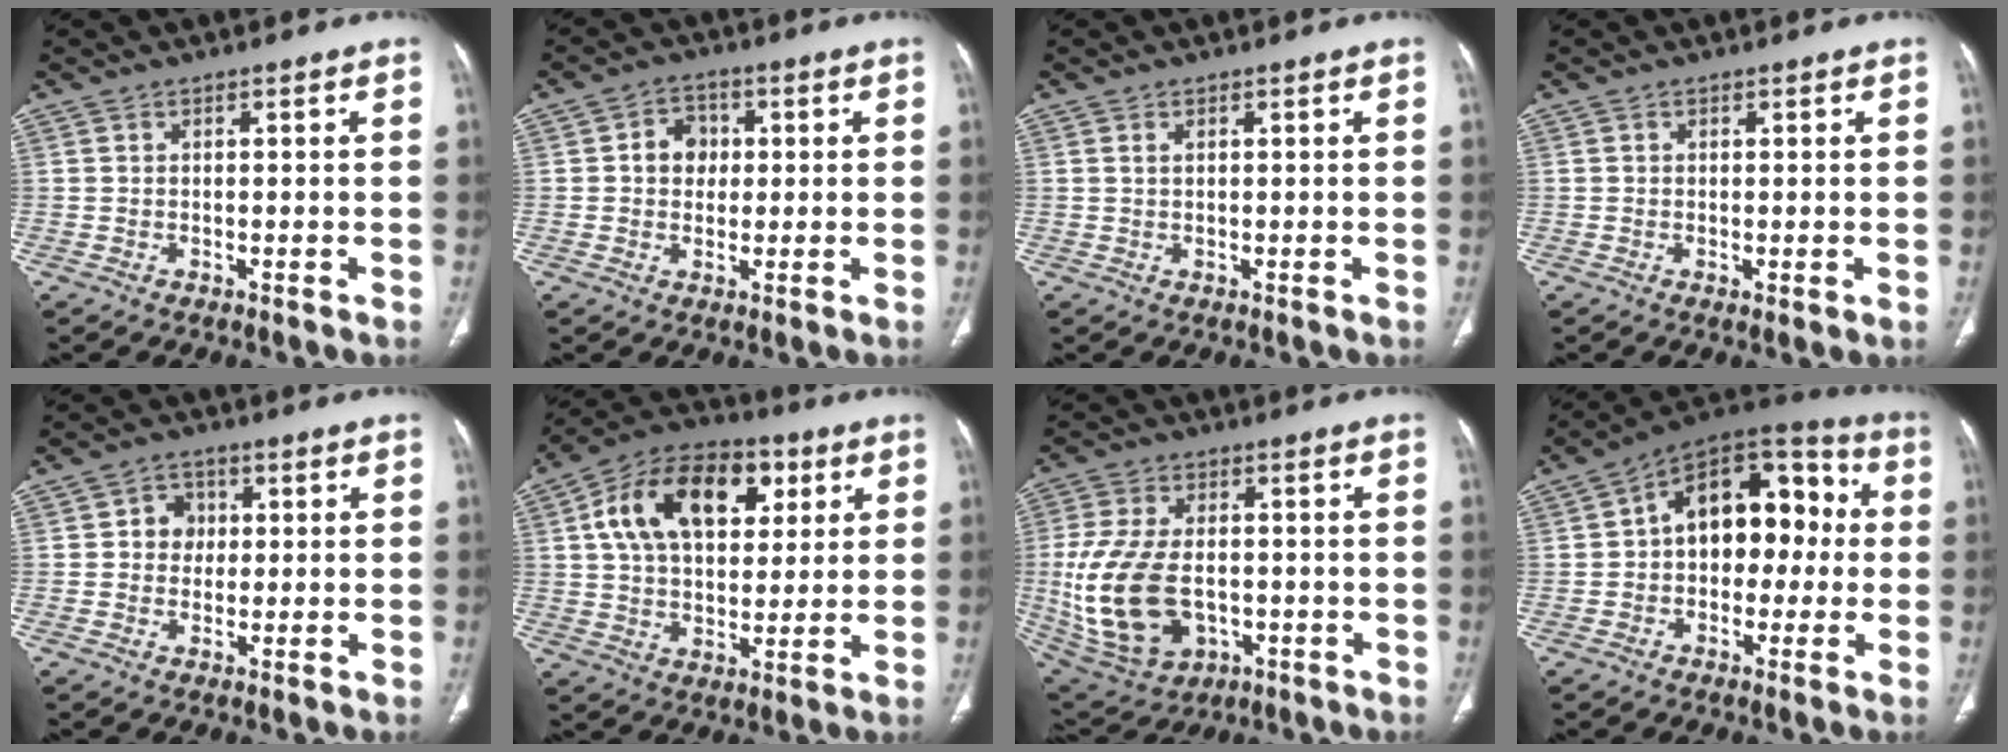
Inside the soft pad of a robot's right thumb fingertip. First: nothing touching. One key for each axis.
{"total": 5.2, "fx": 0.7, "fy": 4.4, "fz": 2.7, "tx": -0.015, "ty": 0.007, "tz": 0.007}
{"total": 0.7, "fx": 0.4, "fy": 0.3, "fz": 0.5, "tx": -0.013, "ty": 0.004, "tz": 0.009}
{"total": 1.1, "fx": -0.1, "fy": 0.3, "fz": 1.0, "tx": -0.023, "ty": -0.007, "tz": -0.001}
{"total": 4.3, "fx": 0.6, "fy": 3.8, "fz": 1.9, "tx": -0.001, "ty": 0.007, "tz": 0.004}
{"total": 19.0, "fx": 6.5, "fy": 11.1, "fz": 13.9, "tx": -0.210, "ty": 0.001, "tz": 0.104}
{"total": 18.1, "fx": -2.2, "fy": 11.6, "fz": 13.7, "tx": -0.283, "ty": -0.001, "tz": -0.015}
{"total": 17.1, "fx": 1.0, "fy": 11.2, "fz": 13.0, "tx": -0.138, "ty": 0.054, "tz": 0.003}